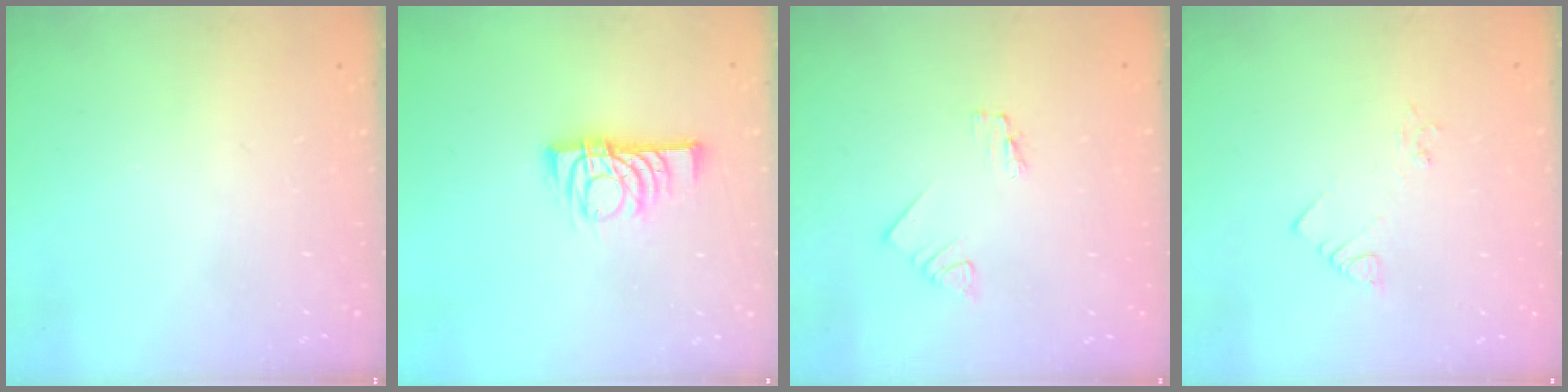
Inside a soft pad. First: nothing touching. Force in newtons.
{"total": 10.2, "press": 10.1, "slide": 0.8}
{"total": 1.2, "press": 1.2, "slide": 0.0}
{"total": 2.4, "press": 2.4, "slide": 0.4}